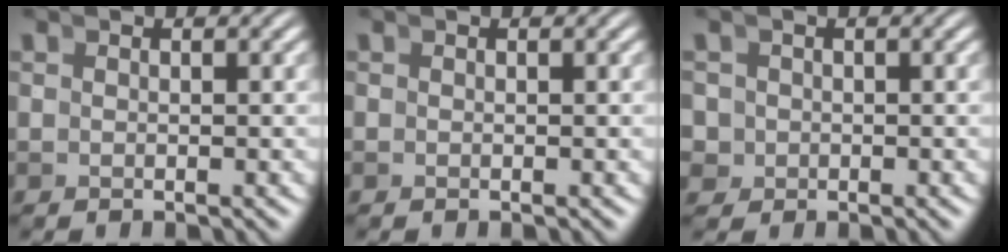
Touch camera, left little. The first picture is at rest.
{"total": 0.0}
{"total": 3.0, "force": [-0.7, 2.8, 0.7], "torque": [-0.019, -0.019, -0.006]}